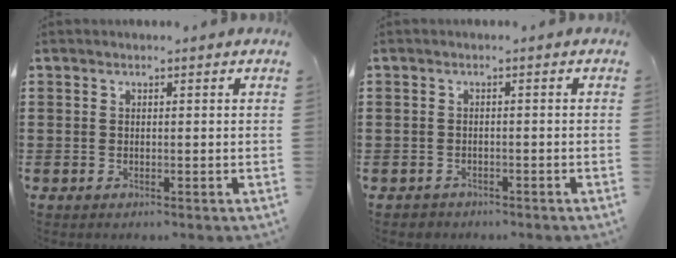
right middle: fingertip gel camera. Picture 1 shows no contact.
{"total": 1.1, "force": [-1.0, 0.5, -0.1], "torque": [-0.001, 0.003, -0.023]}